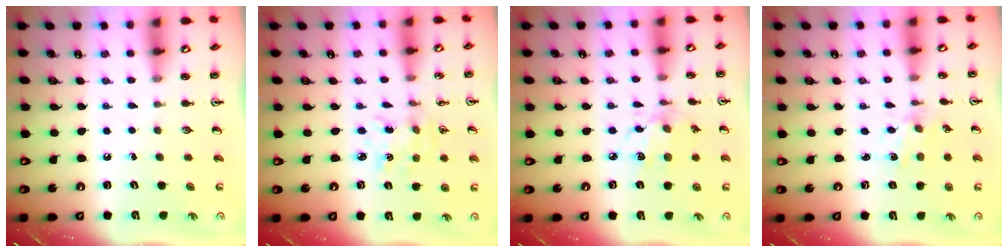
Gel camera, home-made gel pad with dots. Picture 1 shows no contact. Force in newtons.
{"total": 2.1, "press": 2.1, "slide": 0.2}
{"total": 8.7, "press": 8.7, "slide": 0.6}
{"total": 1.0, "press": 1.0, "slide": 0.2}